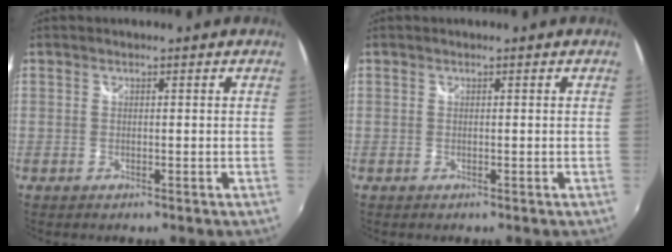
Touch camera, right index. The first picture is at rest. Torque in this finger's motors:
{"motor_torque": [0.00, 0.00, 0.00, 0.00]}